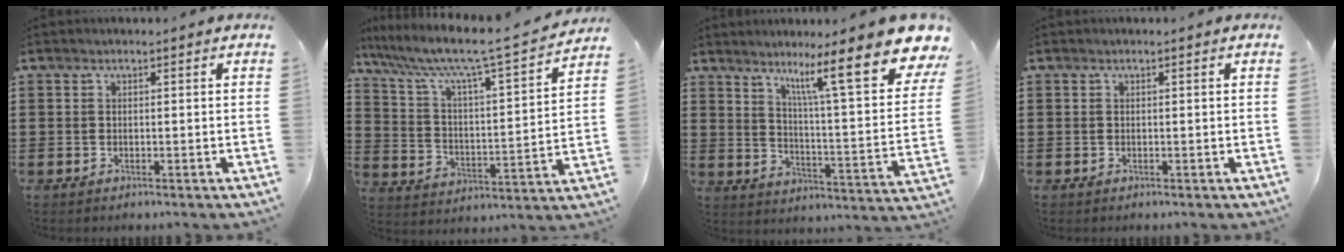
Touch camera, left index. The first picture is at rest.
{"total": 7.6, "force": [6.5, 0.2, 4.0], "torque": [-0.109, -0.054, 0.100]}
{"total": 14.6, "force": [10.2, 1.3, 10.3], "torque": [-0.178, -0.060, 0.155]}
{"total": 0.0}